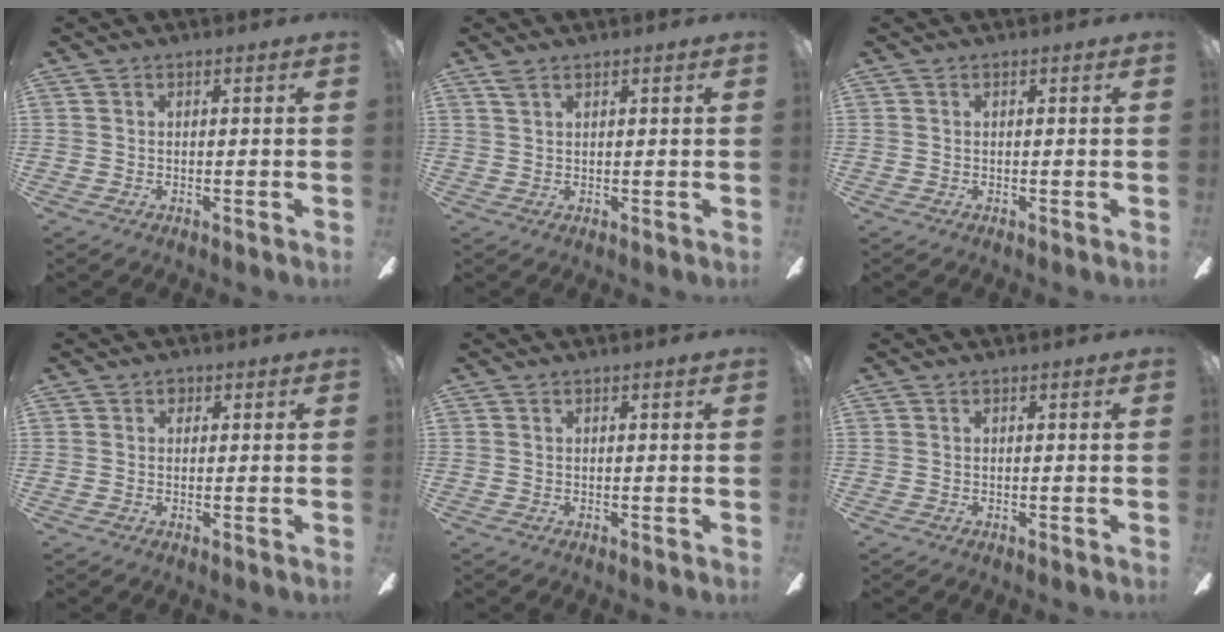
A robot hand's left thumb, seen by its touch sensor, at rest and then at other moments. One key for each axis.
{"total": 1.8, "fx": 1.4, "fy": 0.7, "fz": 0.9, "tx": -0.021, "ty": 0.001, "tz": 0.025}
{"total": 0.0}
{"total": 1.2, "fx": 0.5, "fy": 1.0, "fz": 0.5, "tx": -0.001, "ty": 0.001, "tz": 0.008}
{"total": 0.0}
{"total": 0.0}